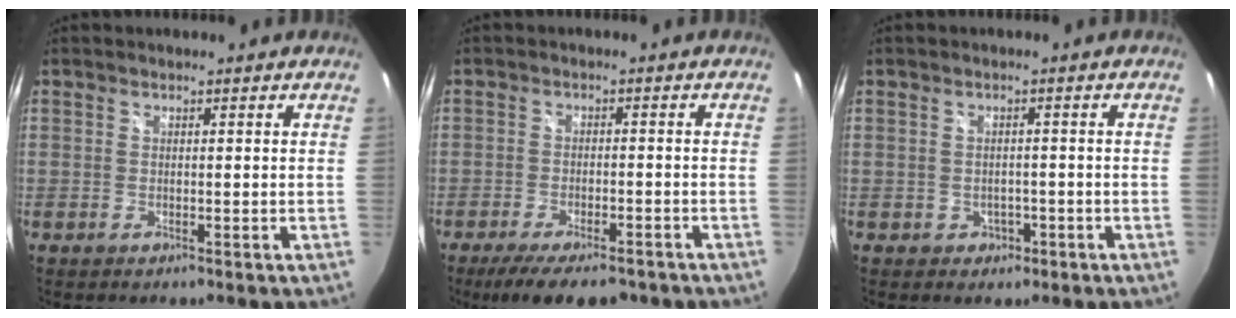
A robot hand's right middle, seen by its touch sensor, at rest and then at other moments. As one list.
[{"total": 10.0, "force": [-7.7, 2.7, 5.8], "torque": [-0.121, -0.026, -0.120]}, {"total": 2.8, "force": [-1.0, 2.5, 0.7], "torque": [-0.018, 0.006, -0.004]}]